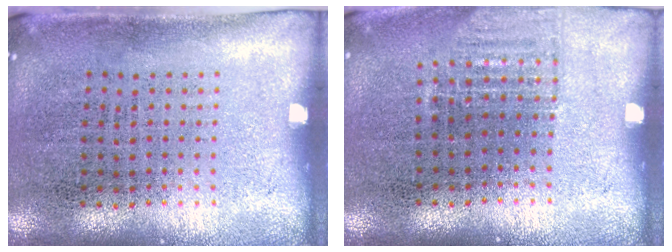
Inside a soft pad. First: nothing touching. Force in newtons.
{"total": 0.9, "press": 0.9, "slide": 0.1}